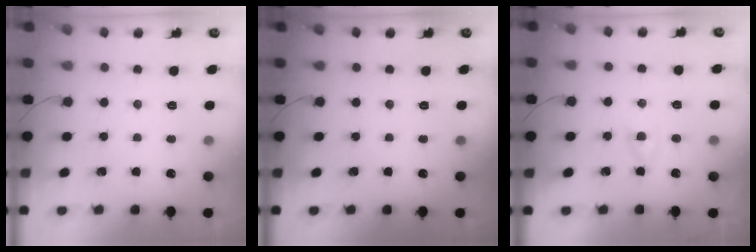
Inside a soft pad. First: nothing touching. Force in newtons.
{"total": 0.0}
{"total": 1.6, "press": 1.5, "slide": 0.6}